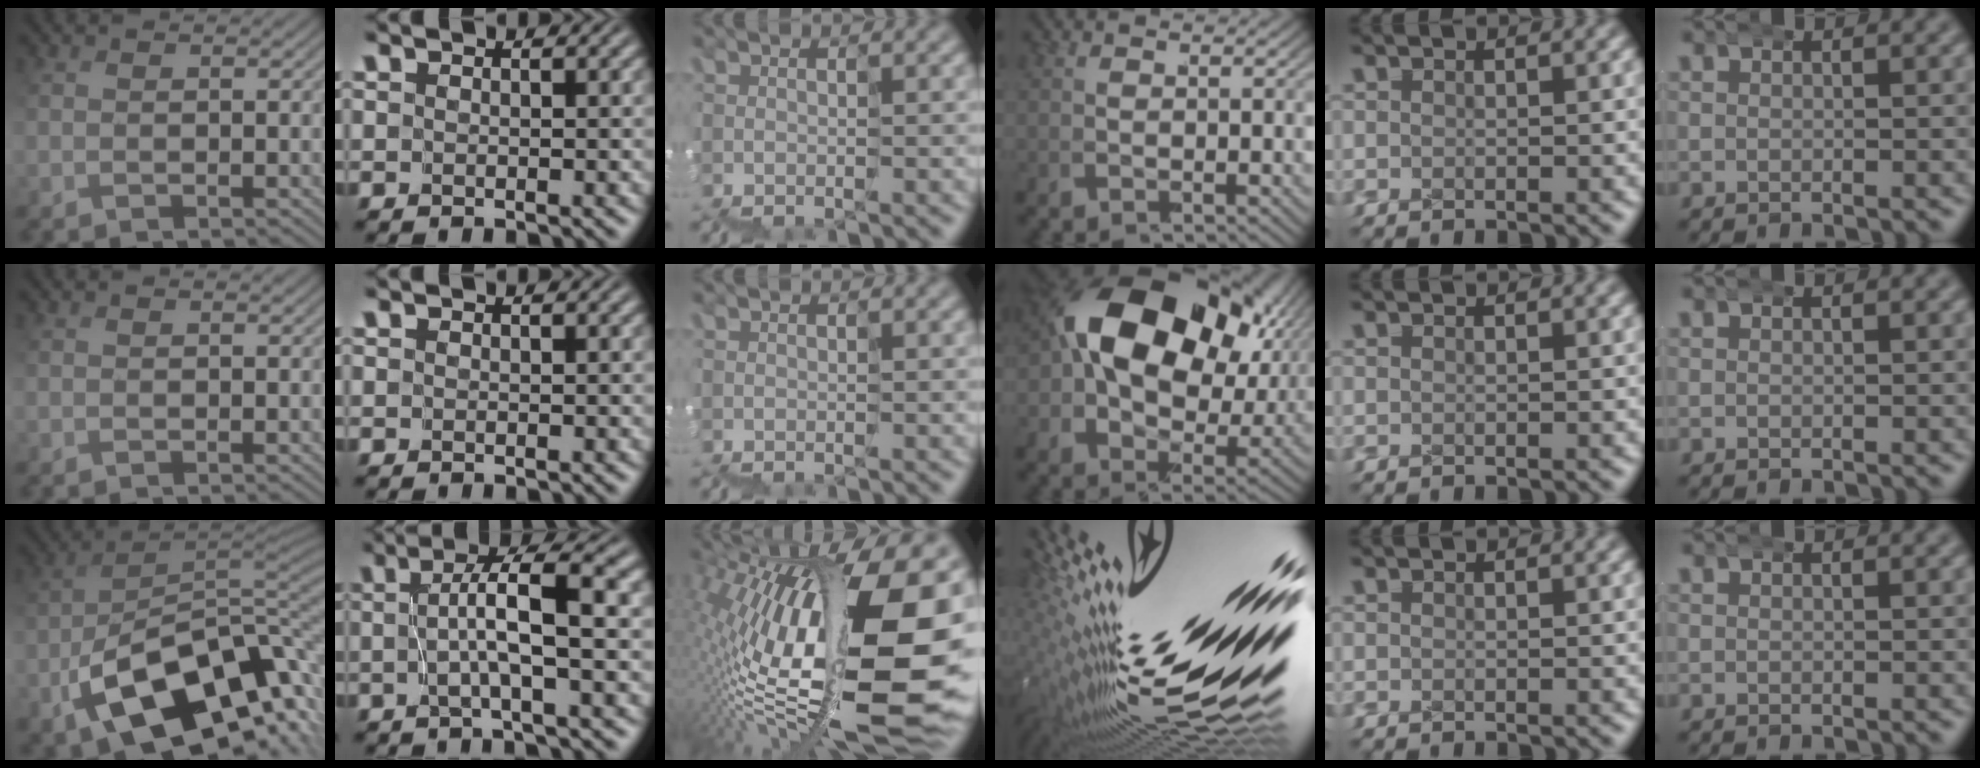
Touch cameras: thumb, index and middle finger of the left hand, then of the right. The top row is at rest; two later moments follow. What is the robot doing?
{"motion": "wrap", "object": "duck tape"}